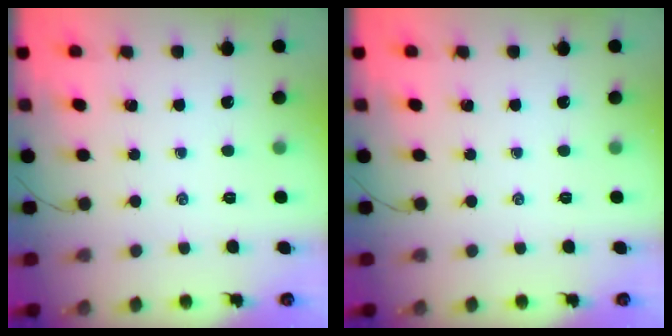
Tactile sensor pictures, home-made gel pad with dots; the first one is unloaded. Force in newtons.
{"total": 0.0}